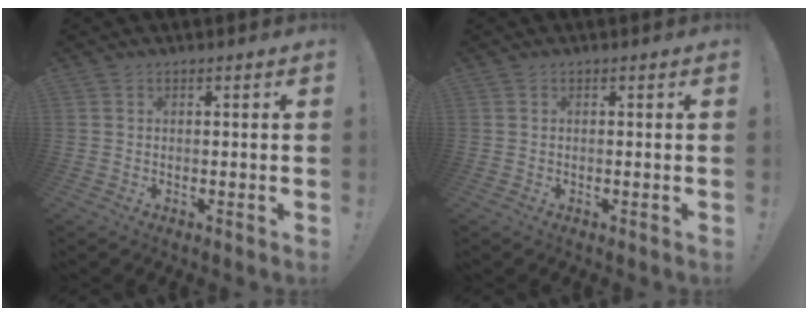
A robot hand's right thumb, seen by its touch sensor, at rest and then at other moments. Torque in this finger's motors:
{"motor_torque": [0.00, 0.00, 0.00, 0.00, 0.01]}